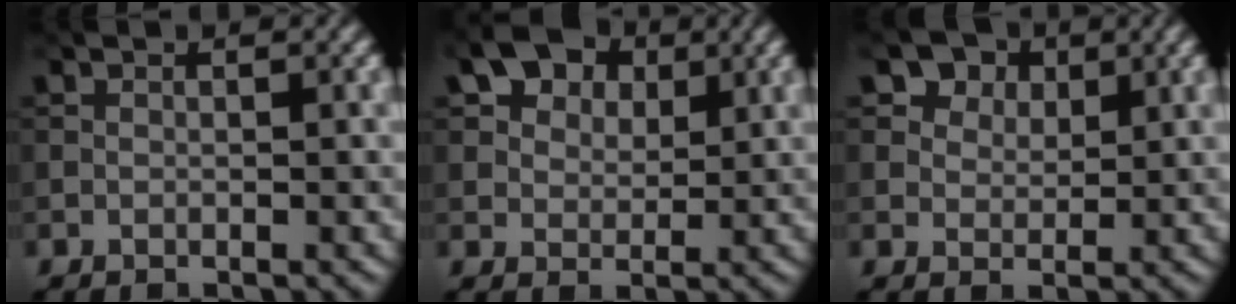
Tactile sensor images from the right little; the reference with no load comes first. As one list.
[{"total": 8.2, "force": [4.5, 5.4, 4.2], "torque": [-0.093, 0.013, 0.074]}, {"total": 6.8, "force": [4.2, 4.6, 2.8], "torque": [-0.067, -0.004, 0.073]}]